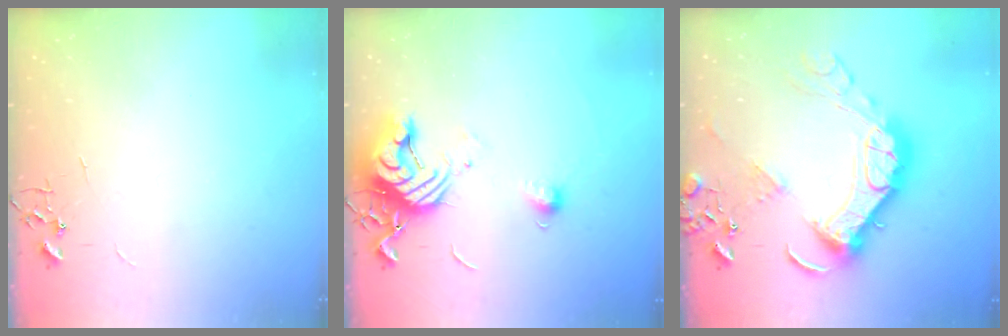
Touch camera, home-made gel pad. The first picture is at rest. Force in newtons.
{"total": 12.9, "press": 12.8, "slide": 1.3}
{"total": 20.6, "press": 20.4, "slide": 2.4}